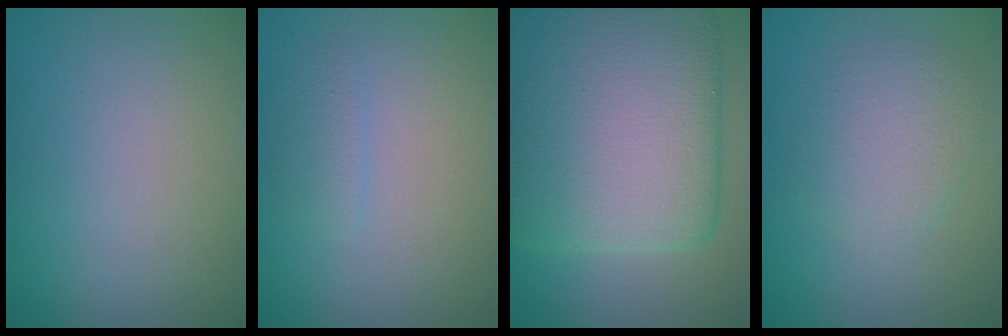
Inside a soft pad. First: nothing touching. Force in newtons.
{"total": 1.1, "press": 1.1, "slide": 0.1}
{"total": 15.7, "press": 15.7, "slide": 0.3}
{"total": 3.1, "press": 3.1, "slide": 0.0}